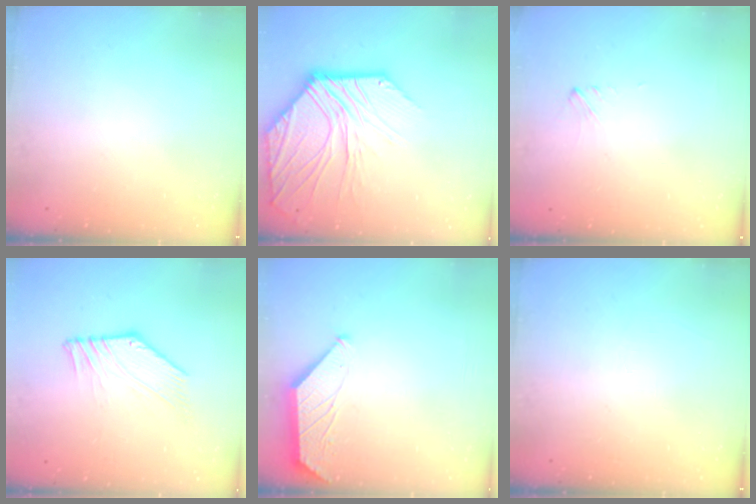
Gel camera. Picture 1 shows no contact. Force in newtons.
{"total": 12.2, "press": 12.0, "slide": 1.9}
{"total": 1.5, "press": 1.5, "slide": 0.2}
{"total": 0.6, "press": 0.2, "slide": 0.6}
{"total": 1.6, "press": 1.6, "slide": 0.3}
{"total": 0.0}